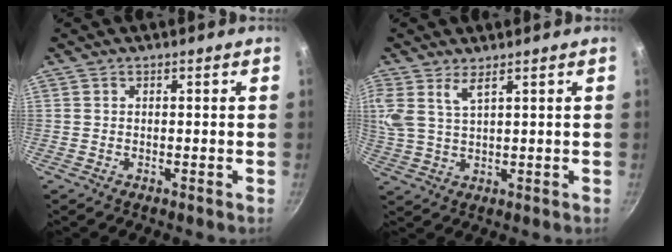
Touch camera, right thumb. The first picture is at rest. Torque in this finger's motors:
{"motor_torque": [0.08, 0.30, -0.19, 0.32, 0.13]}